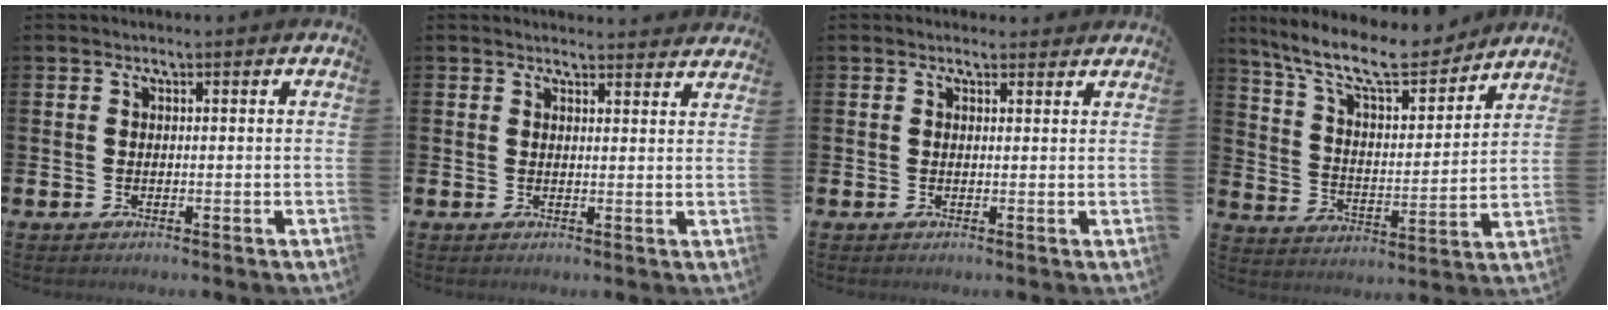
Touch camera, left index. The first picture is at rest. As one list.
[{"total": 2.3, "force": [2.3, 0.3, -0.2], "torque": [0.011, -0.017, 0.039]}, {"total": 1.1, "force": [0.9, 0.5, 0.1], "torque": [0.005, 0.003, 0.016]}, {"total": 11.5, "force": [10.1, 2.8, 4.7], "torque": [-0.122, -0.063, 0.175]}]